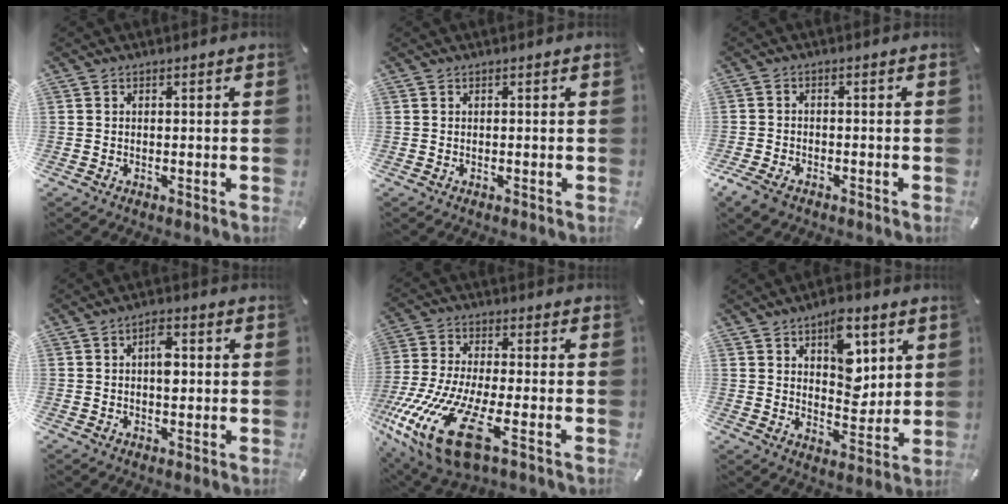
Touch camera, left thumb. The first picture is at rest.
{"total": 0.0}
{"total": 3.6, "force": [-2.5, 2.2, 1.5], "torque": [-0.051, 0.006, -0.054]}
{"total": 4.5, "force": [0.5, 2.5, 3.7], "torque": [-0.051, 0.000, 0.001]}
{"total": 20.0, "force": [-9.1, 7.1, 16.3], "torque": [-0.340, 0.008, -0.147]}
{"total": 11.2, "force": [4.9, 7.2, 7.1], "torque": [-0.073, -0.026, 0.080]}